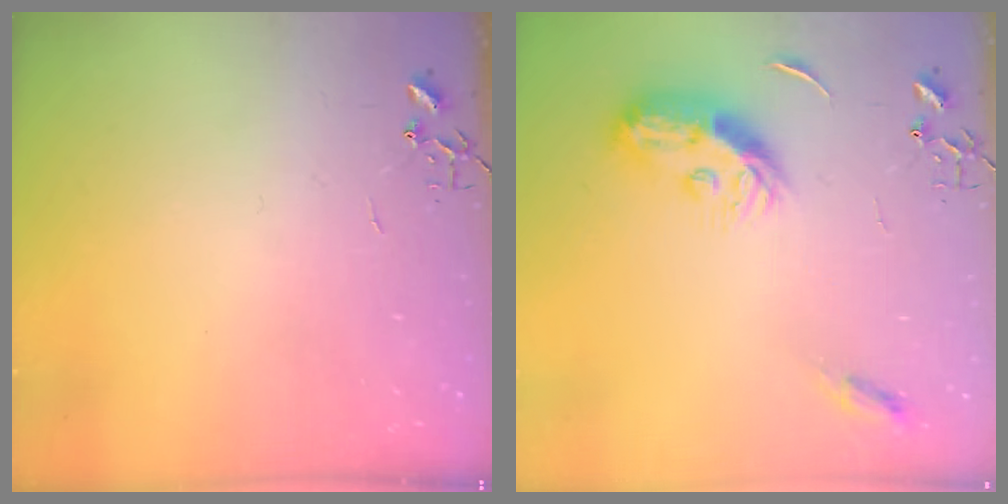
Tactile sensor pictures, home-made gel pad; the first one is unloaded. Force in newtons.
{"total": 10.2, "press": 10.2, "slide": 0.2}